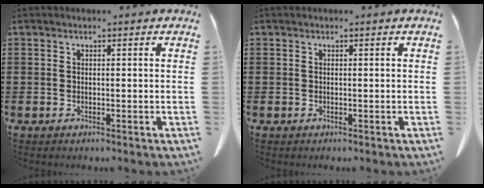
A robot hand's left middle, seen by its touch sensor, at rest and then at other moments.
{"total": 0.0}